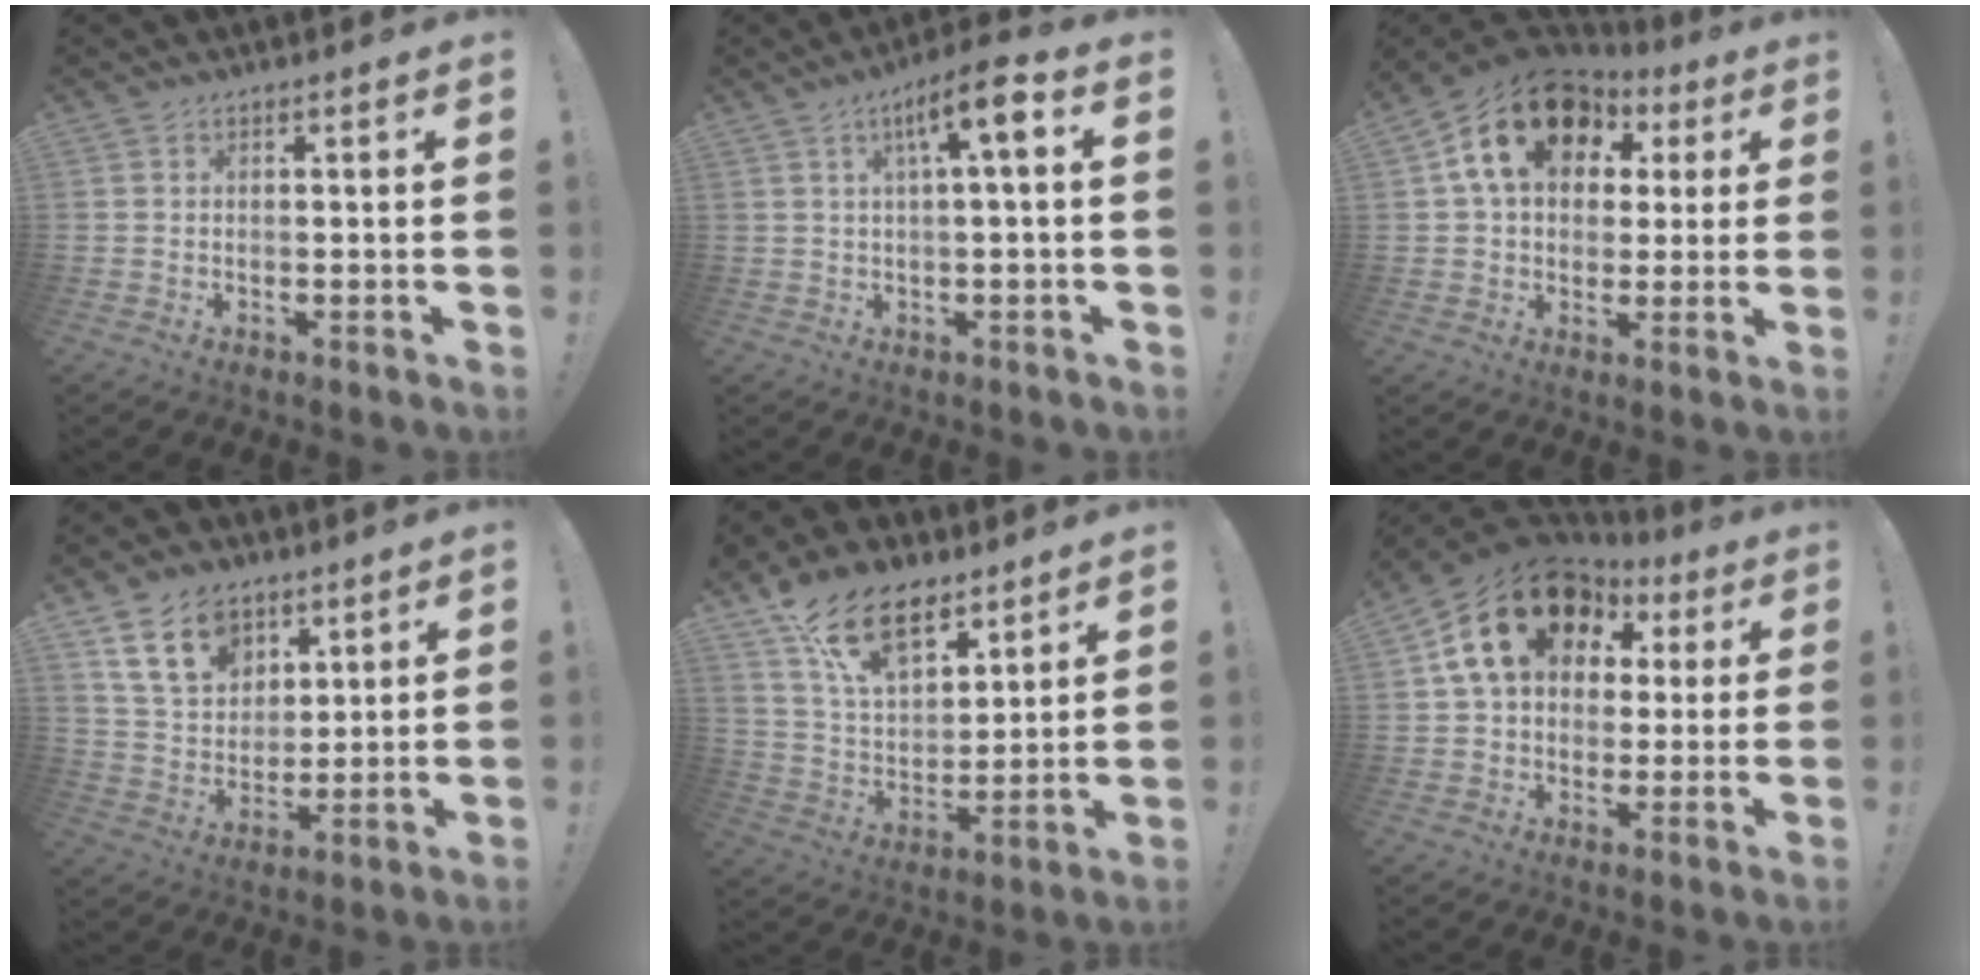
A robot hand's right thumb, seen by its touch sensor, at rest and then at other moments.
{"total": 8.3, "force": [2.2, 1.1, 7.9], "torque": [-0.118, -0.009, 0.028]}
{"total": 18.4, "force": [7.0, 13.0, 11.1], "torque": [-0.173, -0.017, 0.123]}
{"total": 14.7, "force": [7.8, 10.5, 6.6], "torque": [-0.103, -0.038, 0.152]}
{"total": 17.0, "force": [11.1, 9.5, 8.7], "torque": [-0.152, -0.064, 0.208]}
{"total": 19.9, "force": [7.7, 14.1, 11.7], "torque": [-0.178, -0.020, 0.144]}